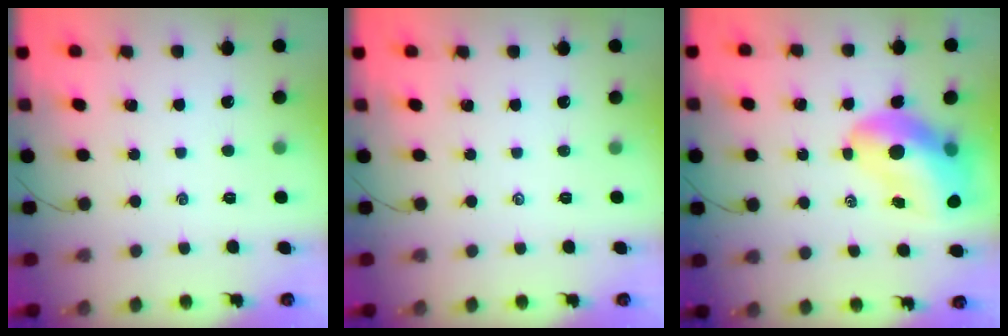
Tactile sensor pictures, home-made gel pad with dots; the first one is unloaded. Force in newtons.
{"total": 0.0}
{"total": 14.9, "press": 14.3, "slide": 4.0}